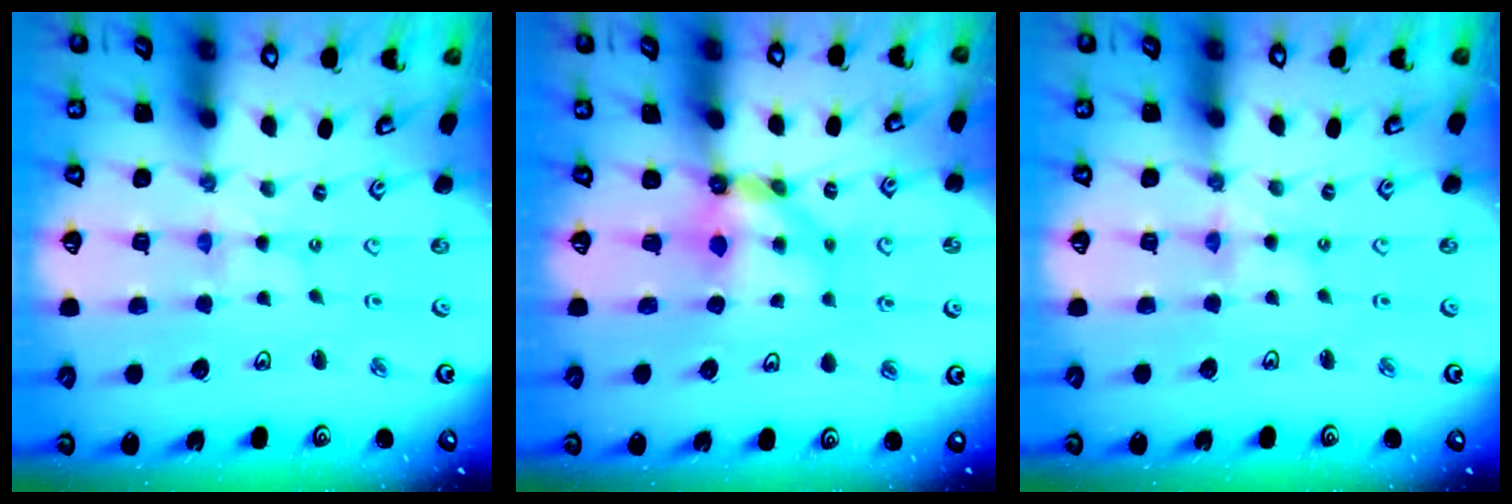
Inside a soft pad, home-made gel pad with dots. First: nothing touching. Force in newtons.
{"total": 6.3, "press": 6.3, "slide": 0.3}
{"total": 2.5, "press": 2.5, "slide": 0.2}